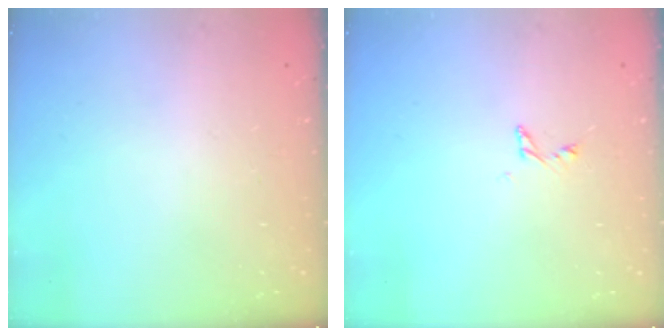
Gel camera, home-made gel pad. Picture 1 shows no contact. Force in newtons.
{"total": 3.9, "press": 3.9, "slide": 0.4}